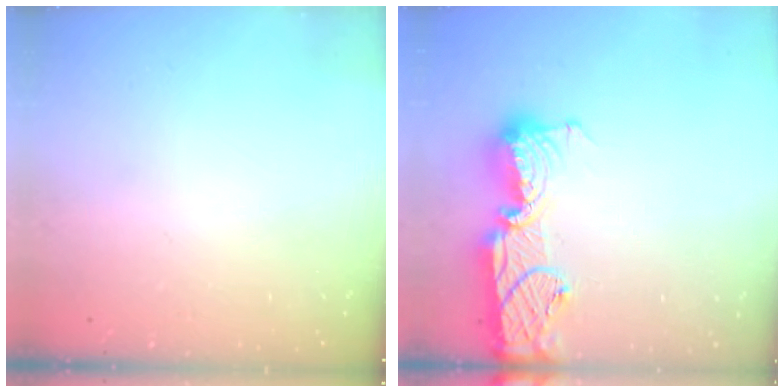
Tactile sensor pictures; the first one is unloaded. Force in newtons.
{"total": 17.0, "press": 16.3, "slide": 4.7}